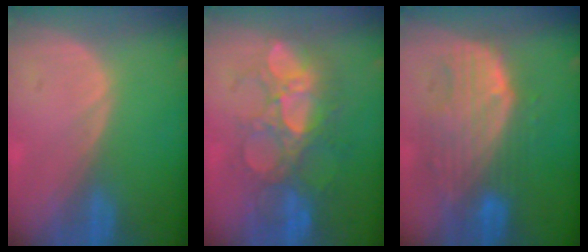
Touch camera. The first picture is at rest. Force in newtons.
{"total": 9.6, "press": 9.0, "slide": 3.2}
{"total": 10.1, "press": 8.8, "slide": 4.9}